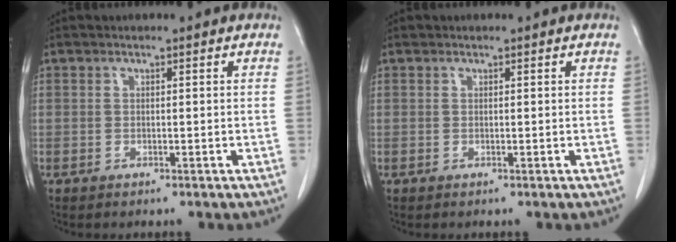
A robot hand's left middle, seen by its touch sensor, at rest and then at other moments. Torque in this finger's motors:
{"motor_torque": [0.14, -0.13, -0.05, -0.01]}